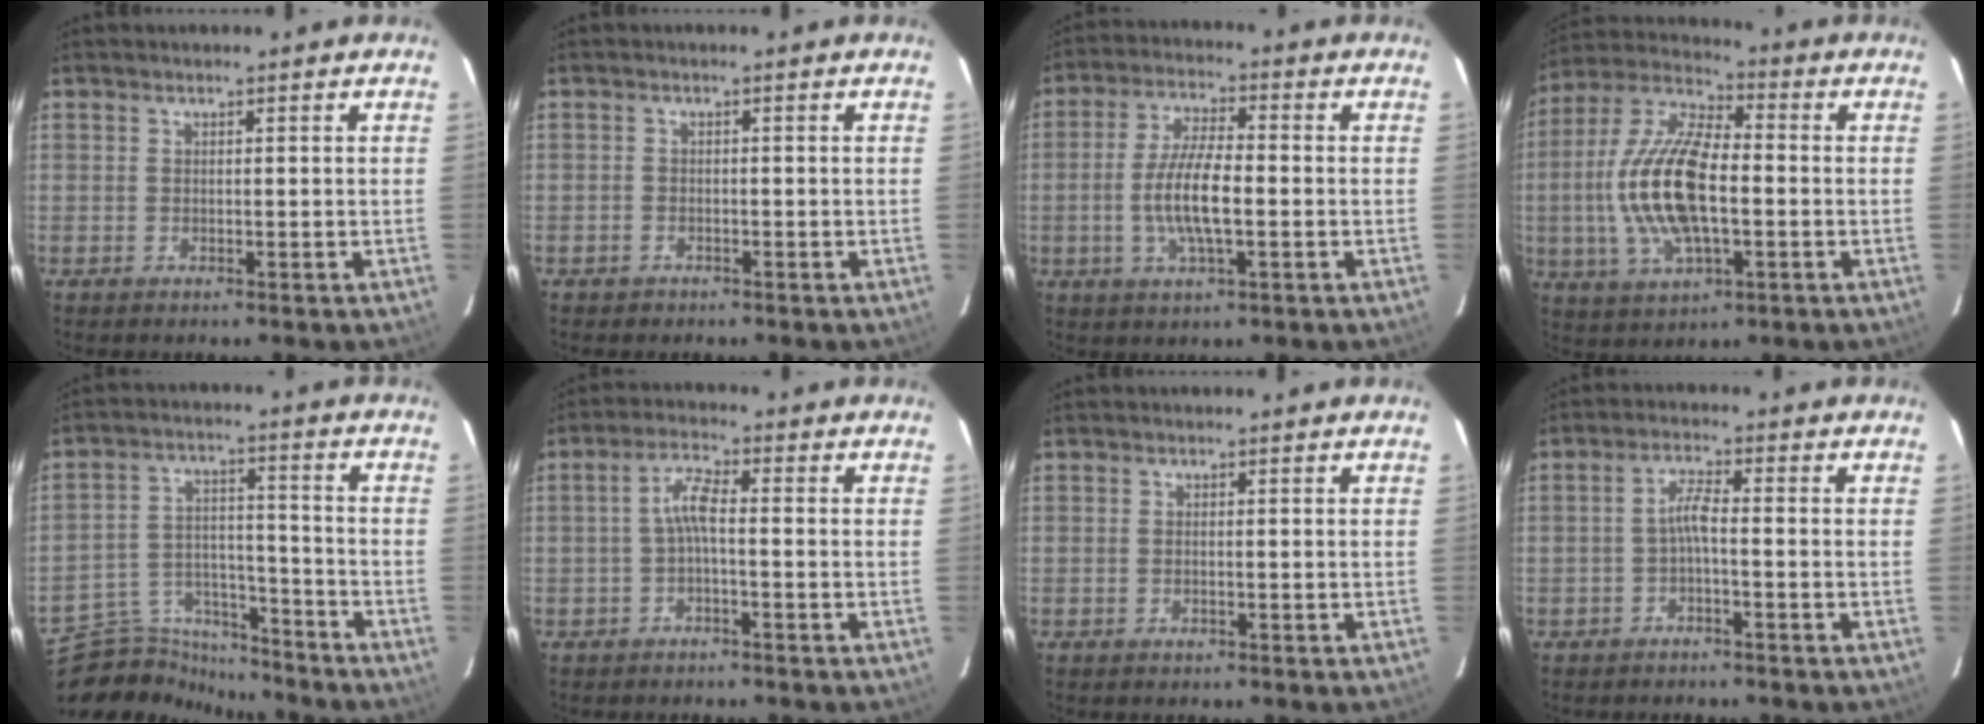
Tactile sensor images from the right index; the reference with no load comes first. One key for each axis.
{"total": 1.4, "fx": -0.9, "fy": 1.0, "fz": 0.1, "tx": -0.006, "ty": 0.004, "tz": -0.014}
{"total": 9.1, "fx": -1.7, "fy": 2.7, "fz": 8.6, "tx": -0.171, "ty": -0.001, "tz": -0.034}
{"total": 17.7, "fx": -1.8, "fy": 7.8, "fz": 15.8, "tx": -0.328, "ty": 0.004, "tz": -0.036}
{"total": 14.7, "fx": -13.5, "fy": 4.9, "fz": 3.0, "tx": -0.082, "ty": 0.029, "tz": -0.222}
{"total": 3.8, "fx": -0.8, "fy": 0.8, "fz": 3.6, "tx": -0.077, "ty": 0.011, "tz": -0.018}
{"total": 0.6, "fx": -0.1, "fy": 0.3, "fz": 0.5, "tx": -0.009, "ty": 0.001, "tz": -0.002}
{"total": 2.8, "fx": -1.2, "fy": 0.3, "fz": 2.6, "tx": -0.056, "ty": 0.007, "tz": -0.023}